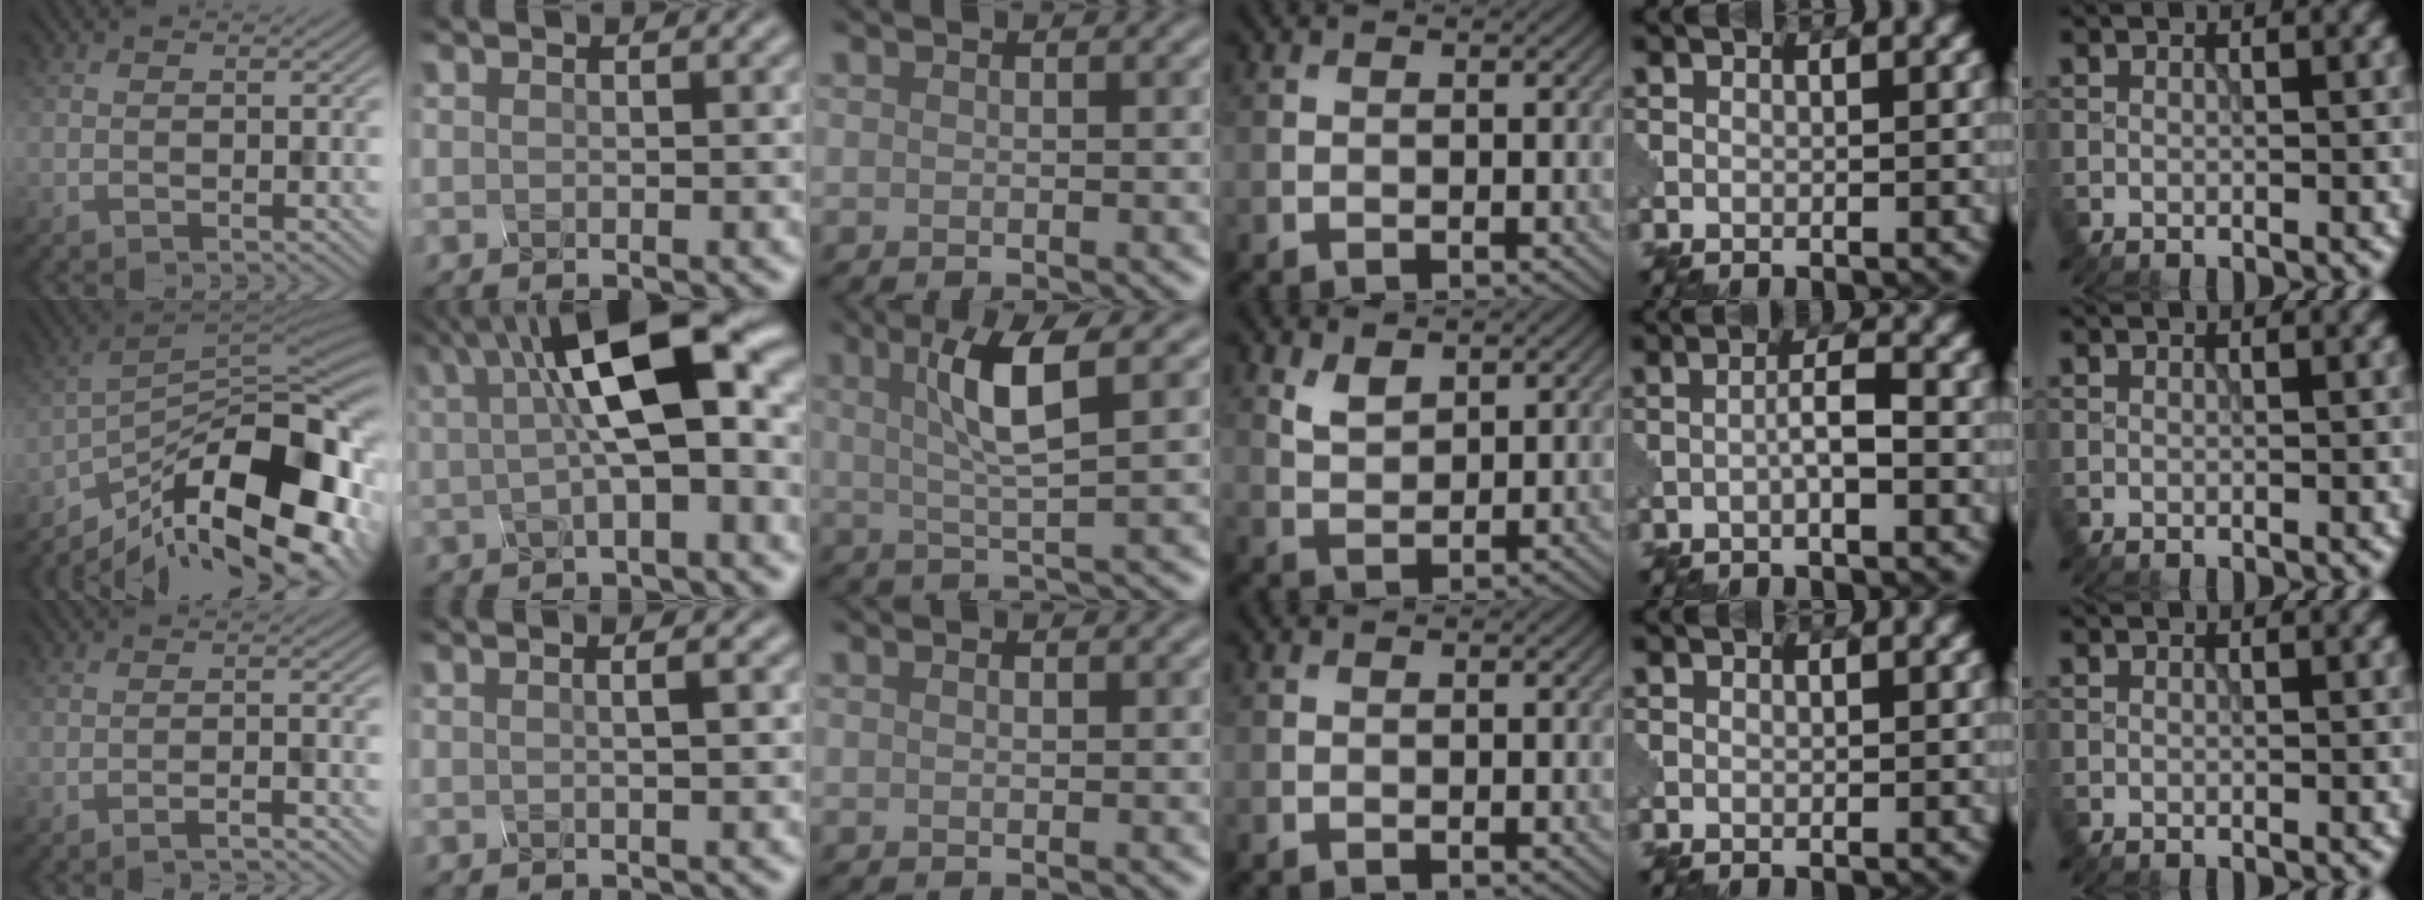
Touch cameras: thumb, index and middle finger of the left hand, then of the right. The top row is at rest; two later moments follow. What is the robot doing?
{"motion": "assemble", "object": "glue stick"}